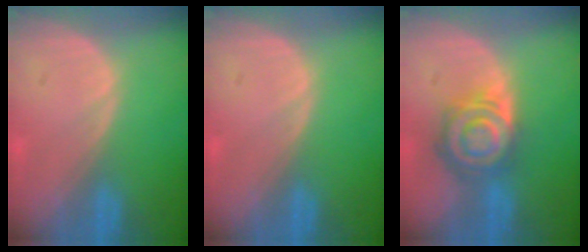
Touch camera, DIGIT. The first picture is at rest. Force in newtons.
{"total": 0.0}
{"total": 8.2, "press": 7.2, "slide": 4.0}